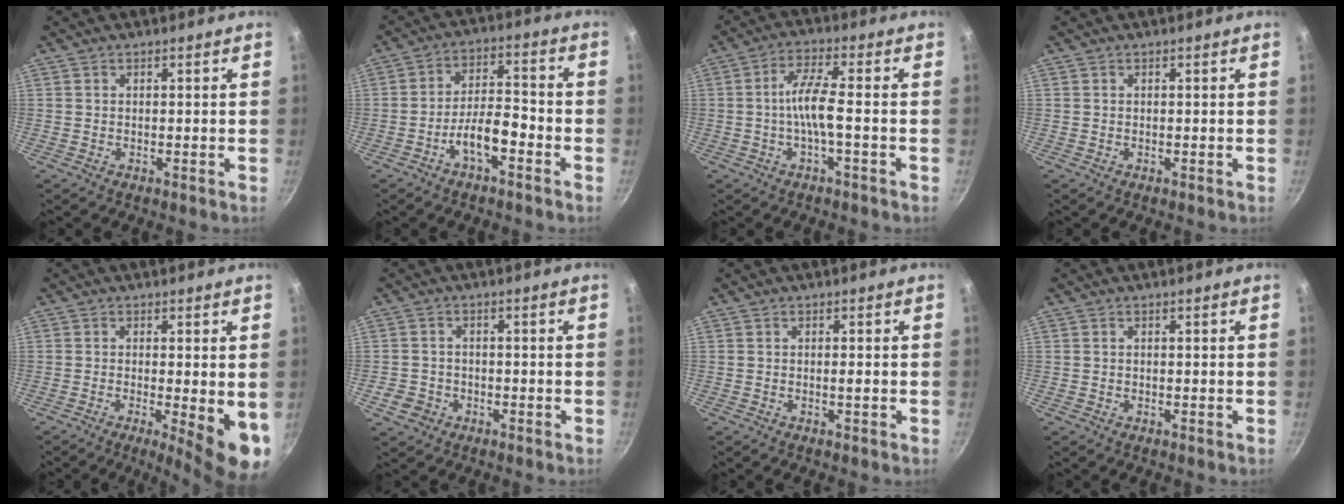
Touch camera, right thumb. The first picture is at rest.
{"total": 7.5, "force": [-3.9, 2.9, 5.8], "torque": [-0.092, 0.045, -0.069]}
{"total": 6.1, "force": [-1.3, 0.9, 5.9], "torque": [-0.128, 0.023, -0.030]}
{"total": 0.0}
{"total": 9.2, "force": [-1.8, 2.1, 8.8], "torque": [-0.107, -0.010, -0.018]}
{"total": 4.0, "force": [-1.7, 3.3, 1.3], "torque": [-0.020, 0.021, -0.026]}
{"total": 0.8, "force": [-0.2, 0.0, 0.8], "torque": [-0.017, 0.001, -0.005]}
{"total": 0.0}